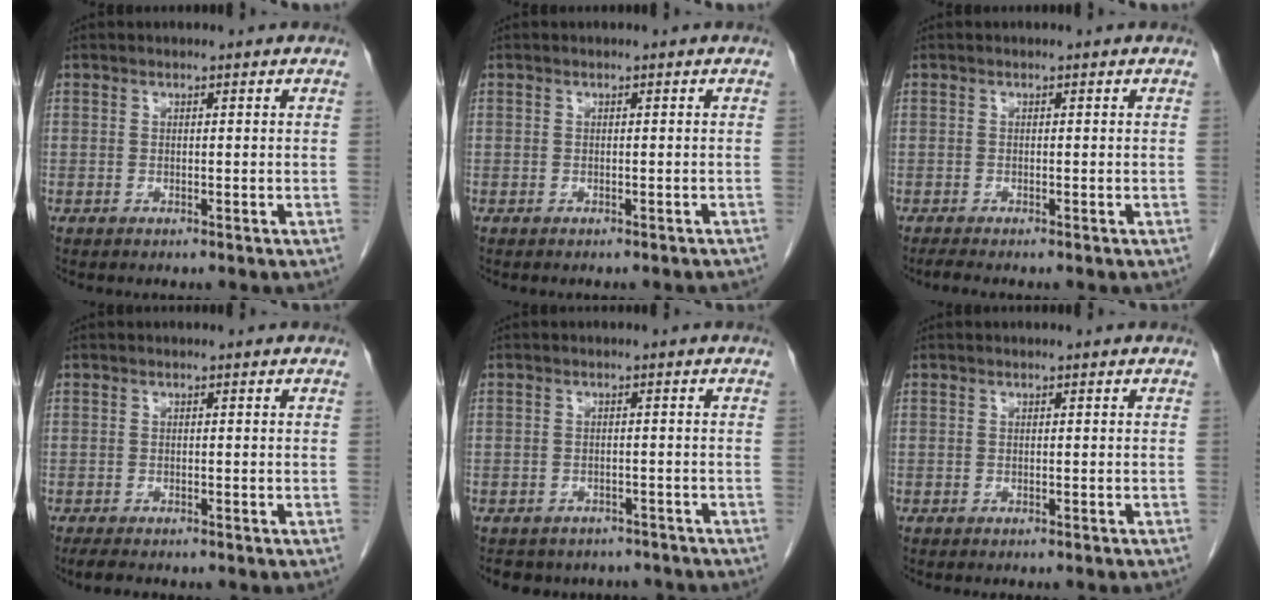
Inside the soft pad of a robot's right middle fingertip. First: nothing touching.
{"total": 3.2, "force": [-2.9, 0.7, 1.1], "torque": [-0.017, -0.009, -0.031]}
{"total": 1.1, "force": [-1.0, -0.2, 0.6], "torque": [-0.019, -0.004, -0.019]}
{"total": 2.7, "force": [-2.2, 0.7, 1.4], "torque": [-0.029, -0.009, -0.030]}
{"total": 7.9, "force": [-7.0, 3.7, 0.9], "torque": [-0.009, 0.012, -0.078]}
{"total": 1.9, "force": [-1.7, 0.0, 0.8], "torque": [-0.014, 0.000, -0.019]}